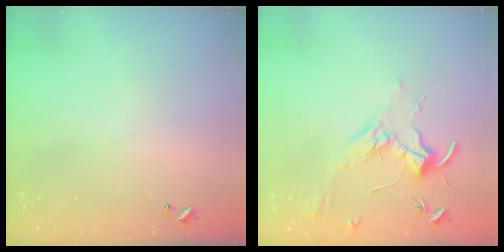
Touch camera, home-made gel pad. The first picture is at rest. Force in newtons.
{"total": 1.7, "press": 1.6, "slide": 0.7}